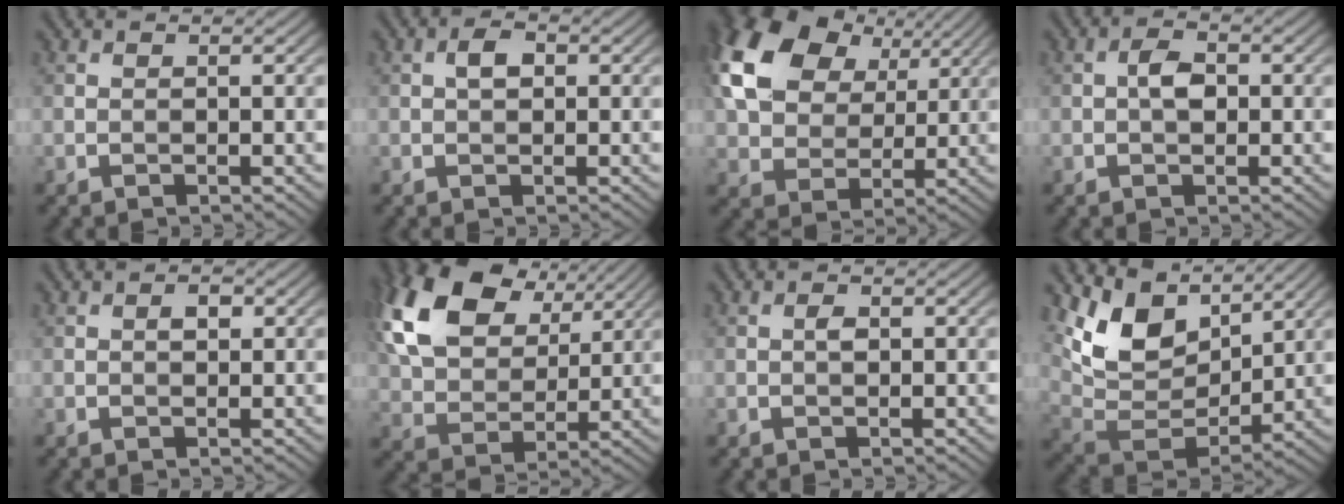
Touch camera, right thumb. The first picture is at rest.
{"total": 2.0, "force": [0.3, 1.2, 1.6], "torque": [-0.031, 0.006, 0.001]}
{"total": 15.1, "force": [6.1, 10.1, 9.3], "torque": [-0.220, 0.024, 0.117]}
{"total": 2.6, "force": [-0.1, 1.5, 2.2], "torque": [-0.041, 0.008, -0.005]}
{"total": 1.3, "force": [0.2, 0.8, 1.0], "torque": [-0.017, 0.003, 0.001]}
{"total": 16.2, "force": [7.6, 10.2, 10.1], "torque": [-0.239, 0.025, 0.137]}
{"total": 1.0, "force": [0.0, 0.5, 0.8], "torque": [-0.016, 0.003, -0.001]}
{"total": 10.6, "force": [6.1, 6.1, 6.2], "torque": [-0.150, -0.006, 0.119]}